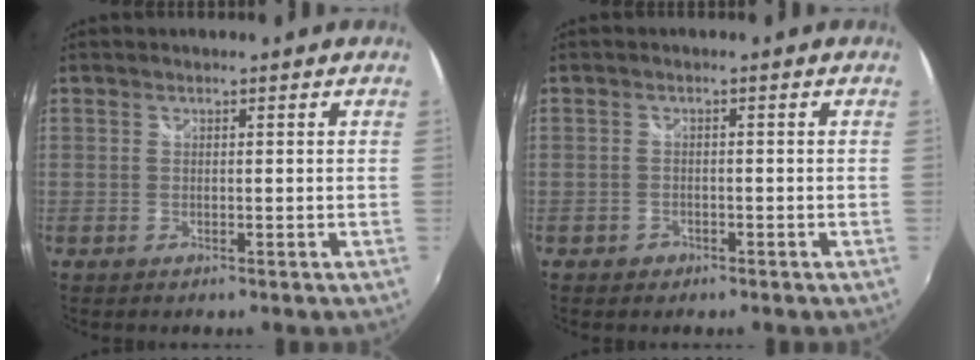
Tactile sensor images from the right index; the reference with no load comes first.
{"total": 2.0, "force": [-1.2, 1.5, 0.3], "torque": [-0.011, 0.000, -0.018]}